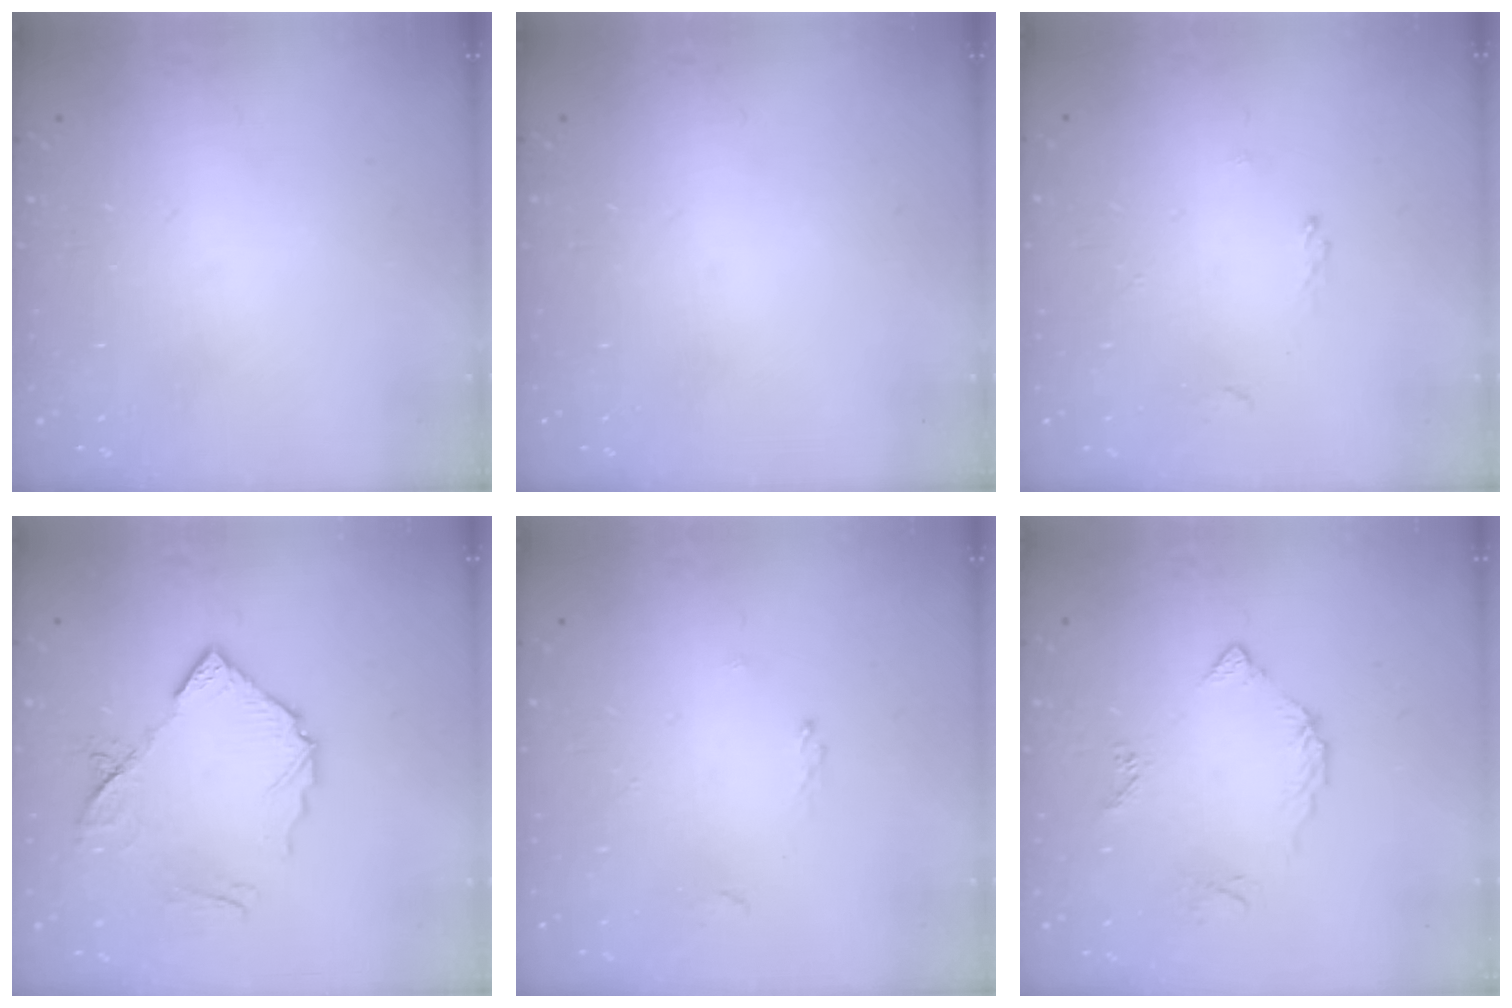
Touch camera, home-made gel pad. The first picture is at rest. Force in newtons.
{"total": 0.0}
{"total": 0.6, "press": 0.3, "slide": 0.5}
{"total": 11.8, "press": 11.7, "slide": 1.2}
{"total": 0.6, "press": 0.3, "slide": 0.5}
{"total": 5.5, "press": 5.5, "slide": 0.4}